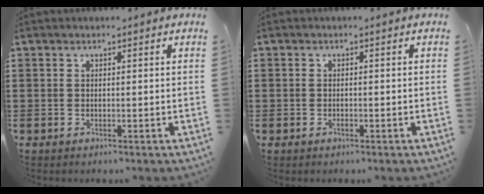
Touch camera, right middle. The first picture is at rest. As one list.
[{"total": 0.7, "force": [-0.5, 0.5, 0.2], "torque": [-0.003, 0.003, -0.011]}]